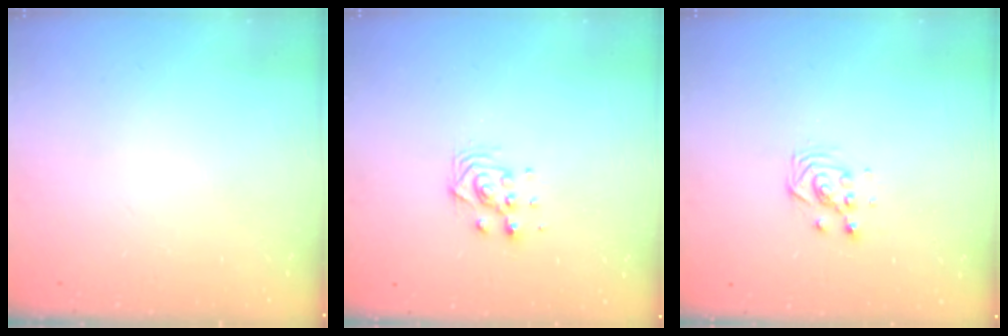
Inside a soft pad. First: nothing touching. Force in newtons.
{"total": 6.9, "press": 6.9, "slide": 0.4}
{"total": 3.3, "press": 3.3, "slide": 0.2}